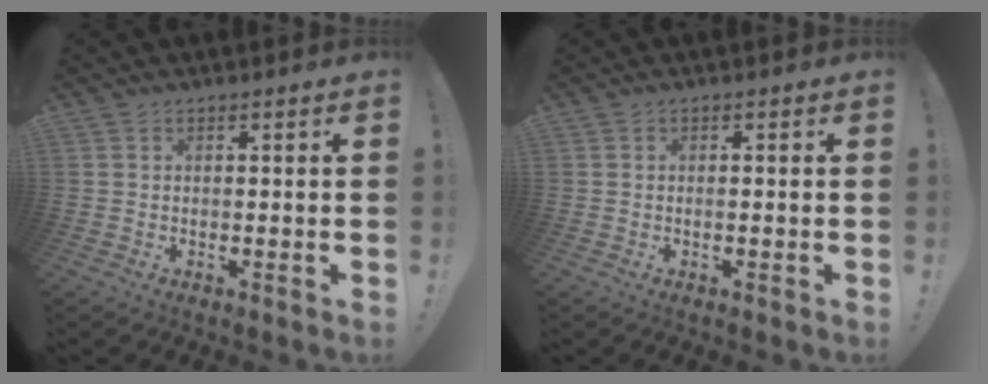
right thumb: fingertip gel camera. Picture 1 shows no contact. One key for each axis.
{"total": 0.8, "fx": -0.5, "fy": -0.2, "fz": 0.6, "tx": -0.016, "ty": 0.002, "tz": -0.008}